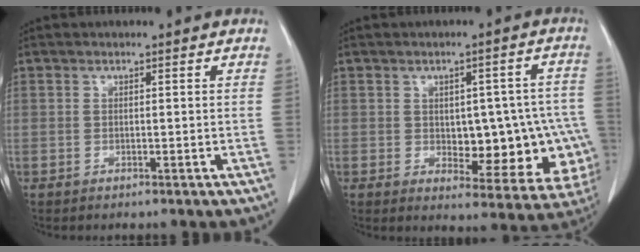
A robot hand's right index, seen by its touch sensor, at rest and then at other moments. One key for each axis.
{"total": 14.5, "fx": -1.9, "fy": 7.1, "fz": 12.5, "tx": -0.121, "ty": 0.022, "tz": -0.003}